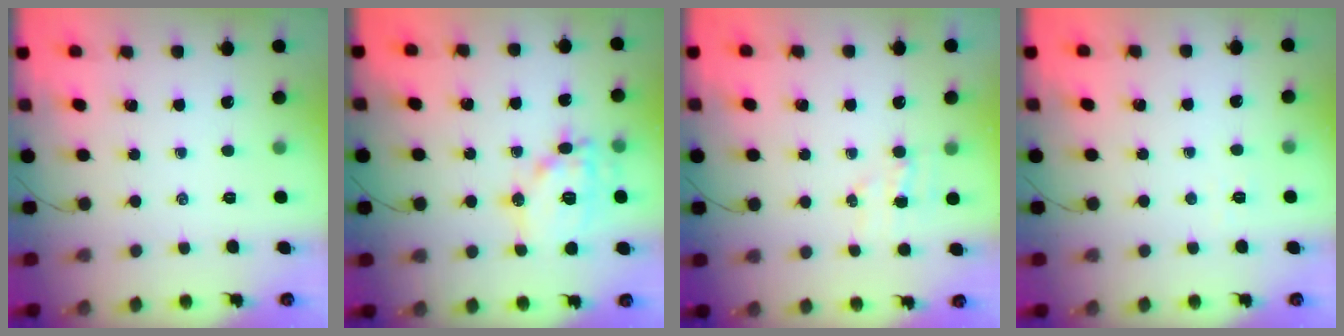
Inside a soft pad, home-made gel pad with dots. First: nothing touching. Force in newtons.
{"total": 14.7, "press": 14.7, "slide": 1.5}
{"total": 5.0, "press": 4.9, "slide": 1.2}
{"total": 2.4, "press": 2.3, "slide": 0.5}